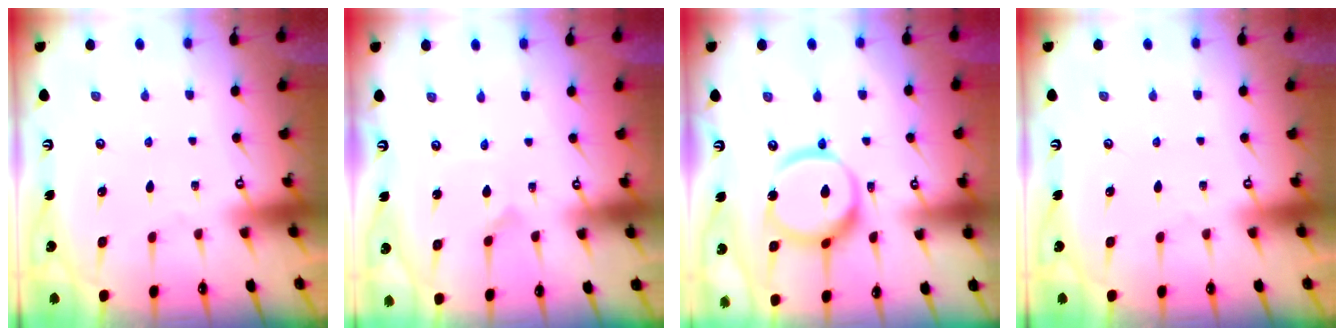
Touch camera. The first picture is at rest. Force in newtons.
{"total": 1.2, "press": 1.2, "slide": 0.1}
{"total": 13.6, "press": 13.6, "slide": 1.4}
{"total": 0.0}